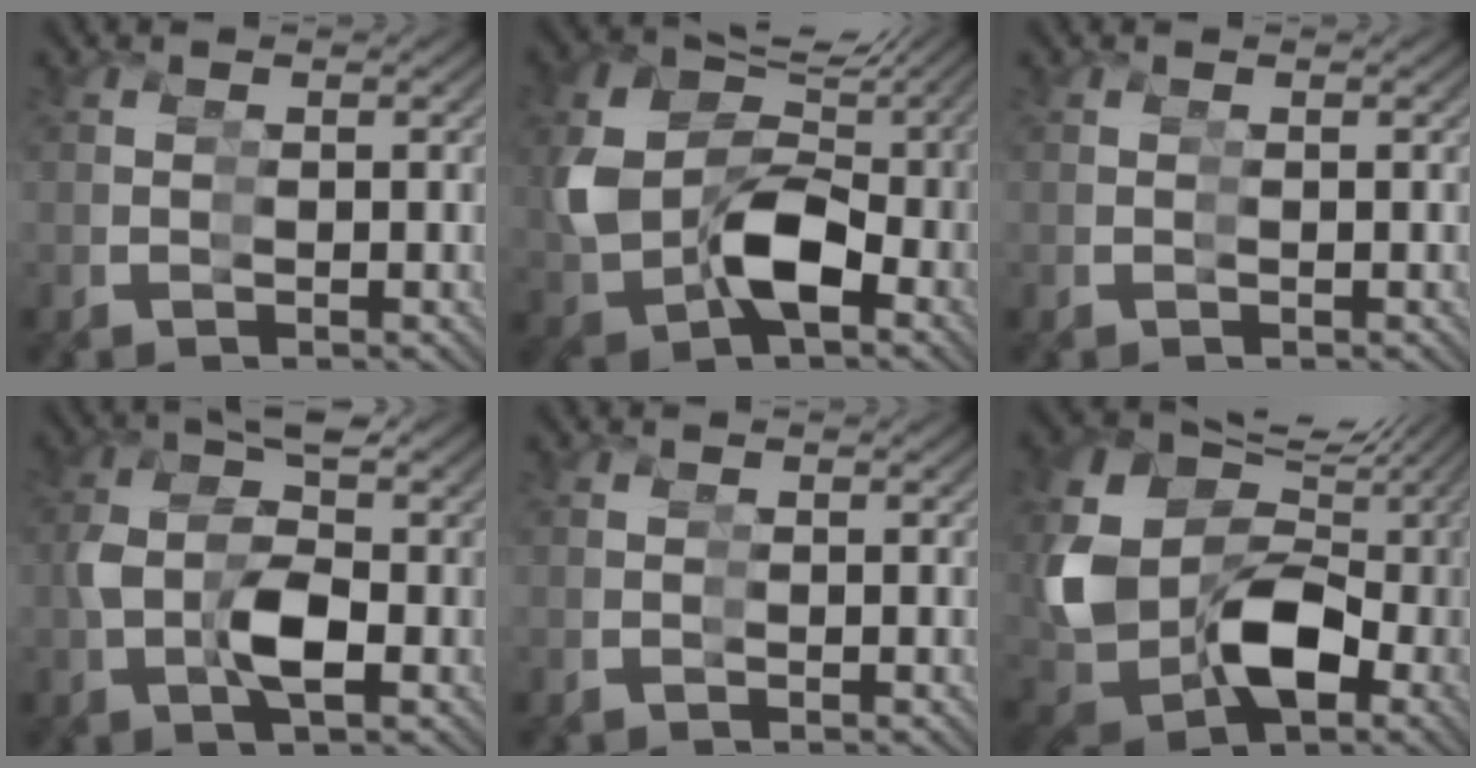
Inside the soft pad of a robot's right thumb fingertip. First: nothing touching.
{"total": 11.4, "force": [0.0, 8.2, 8.0], "torque": [-0.211, -0.037, 0.031]}
{"total": 0.0}
{"total": 3.8, "force": [1.1, 1.5, 3.3], "torque": [-0.090, 0.018, 0.016]}
{"total": 0.0}
{"total": 15.9, "force": [0.1, 11.4, 11.1], "torque": [-0.253, -0.040, 0.032]}